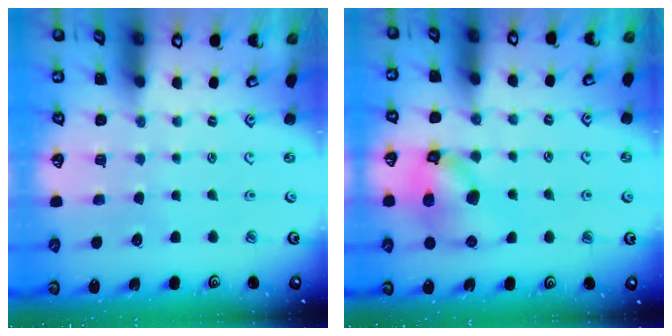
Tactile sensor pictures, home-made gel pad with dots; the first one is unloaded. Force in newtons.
{"total": 11.9, "press": 11.7, "slide": 1.9}